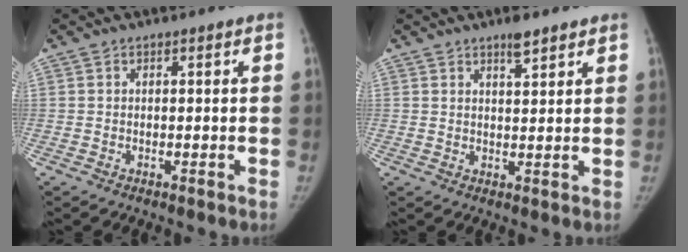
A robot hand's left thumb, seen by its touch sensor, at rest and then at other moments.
{"total": 3.5, "force": [2.7, 0.9, 2.1], "torque": [-0.021, -0.018, 0.042]}